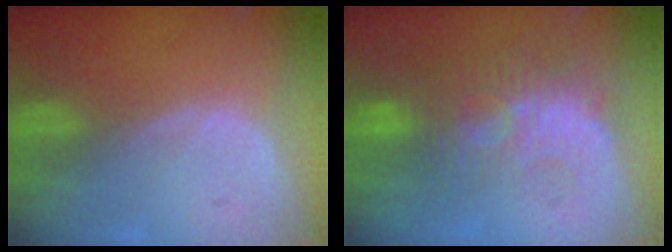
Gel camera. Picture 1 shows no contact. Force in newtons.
{"total": 9.2, "press": 8.4, "slide": 3.6}